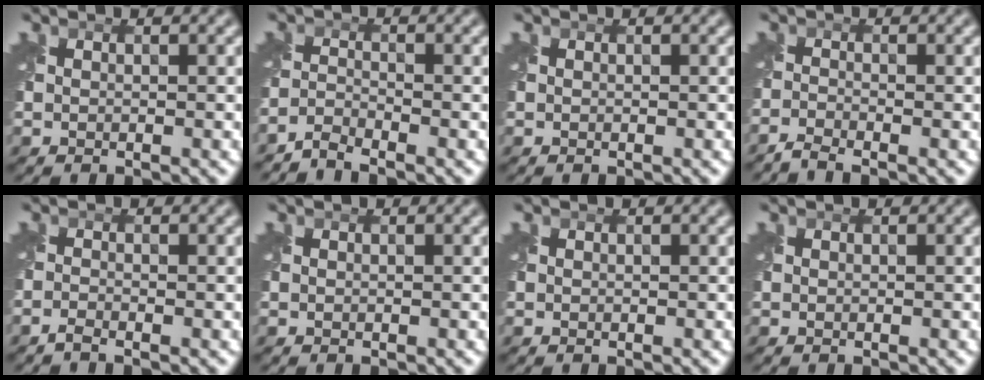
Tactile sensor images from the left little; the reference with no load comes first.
{"total": 2.2, "force": [-2.1, 0.0, 0.4], "torque": [-0.009, -0.003, -0.054]}
{"total": 0.0}
{"total": 1.8, "force": [-1.7, 0.1, 0.6], "torque": [-0.015, -0.008, -0.047]}
{"total": 1.0, "force": [-0.9, 0.0, 0.4], "torque": [-0.010, -0.005, -0.025]}
{"total": 0.0}
{"total": 0.0}
{"total": 0.0}